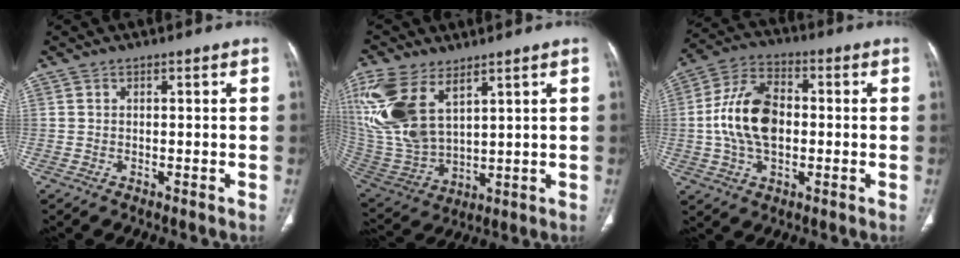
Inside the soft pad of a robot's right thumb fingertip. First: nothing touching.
{"total": 19.0, "force": [9.2, 10.2, 13.1], "torque": [-0.293, -0.028, 0.199]}
{"total": 13.7, "force": [-0.3, 8.3, 10.9], "torque": [-0.207, 0.024, -0.009]}